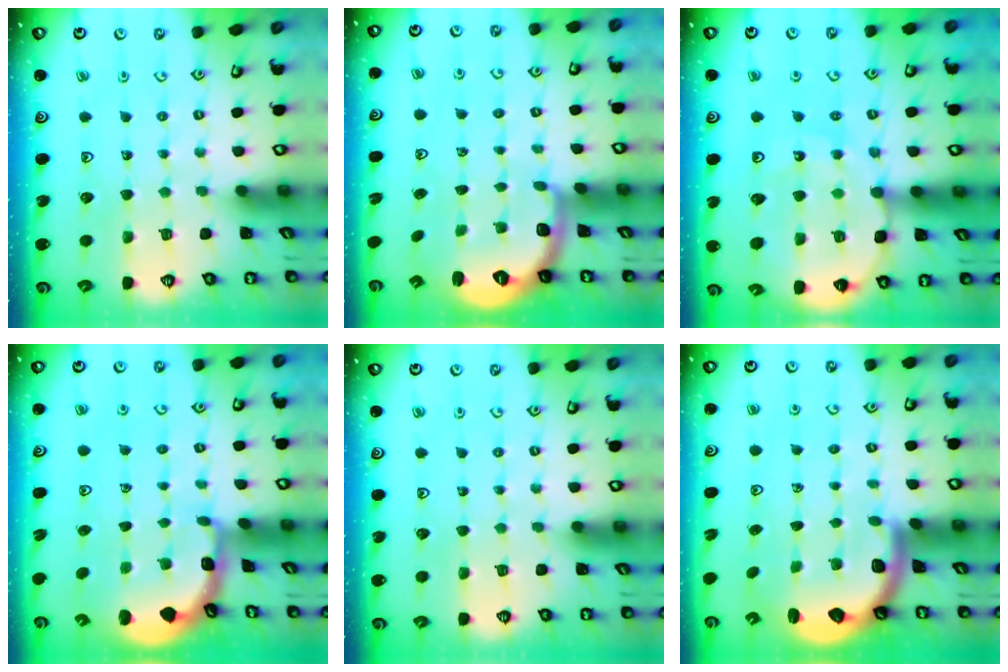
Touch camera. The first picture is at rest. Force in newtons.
{"total": 2.6, "press": 1.5, "slide": 2.1}
{"total": 13.7, "press": 13.3, "slide": 3.4}
{"total": 1.9, "press": 1.9, "slide": 0.2}
{"total": 0.0}
{"total": 2.9, "press": 2.8, "slide": 0.4}